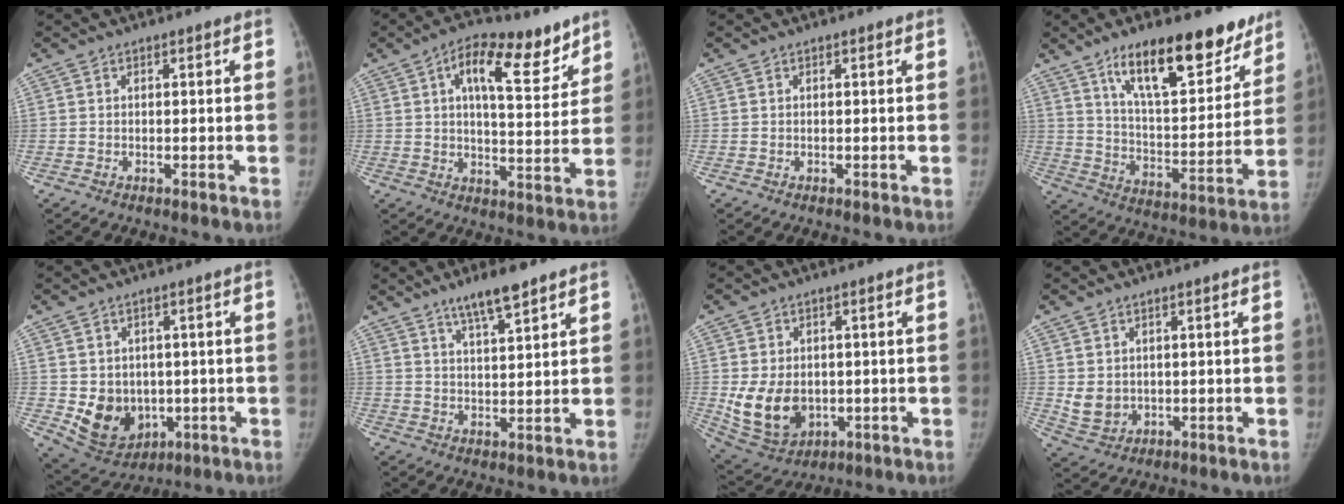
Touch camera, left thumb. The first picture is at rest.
{"total": 14.4, "force": [8.2, 6.1, 10.2], "torque": [-0.117, -0.029, 0.124]}
{"total": 0.0}
{"total": 20.5, "force": [13.6, 7.6, 13.4], "torque": [-0.156, -0.071, 0.222]}
{"total": 10.3, "force": [-1.4, 8.5, 5.7], "torque": [-0.052, -0.002, 0.003]}
{"total": 6.9, "force": [5.0, 1.0, 4.6], "torque": [-0.076, -0.029, 0.089]}
{"total": 11.2, "force": [-1.1, 8.4, 7.3], "torque": [-0.107, -0.005, 0.005]}
{"total": 4.6, "force": [0.6, 3.9, 2.4], "torque": [-0.028, -0.010, 0.026]}